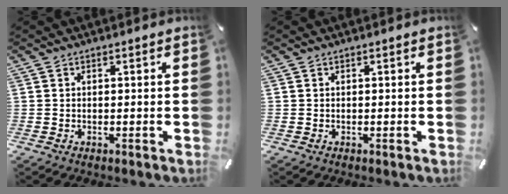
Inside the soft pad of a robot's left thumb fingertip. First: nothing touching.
{"total": 0.0}